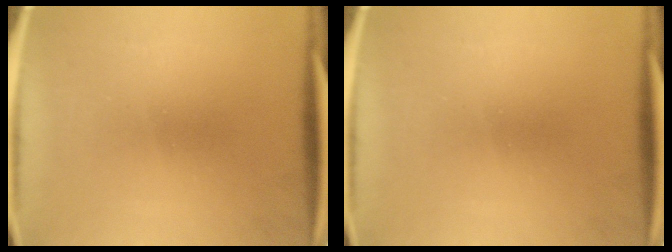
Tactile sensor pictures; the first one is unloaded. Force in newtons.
{"total": 0.0}